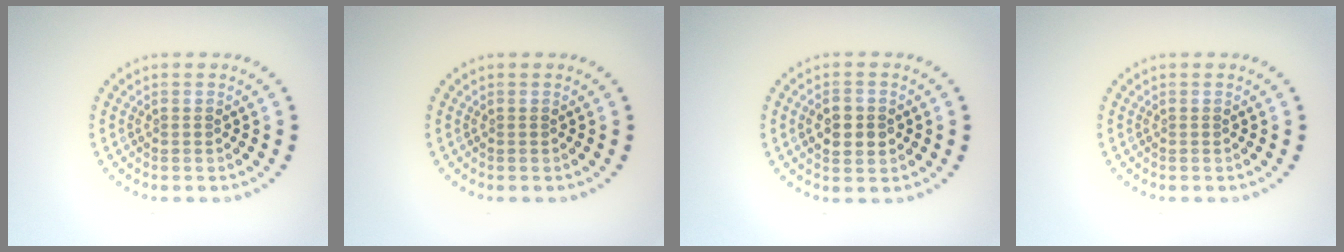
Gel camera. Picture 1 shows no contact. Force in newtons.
{"total": 0.0}
{"total": 3.0, "press": 3.0, "slide": 0.1}
{"total": 0.0}